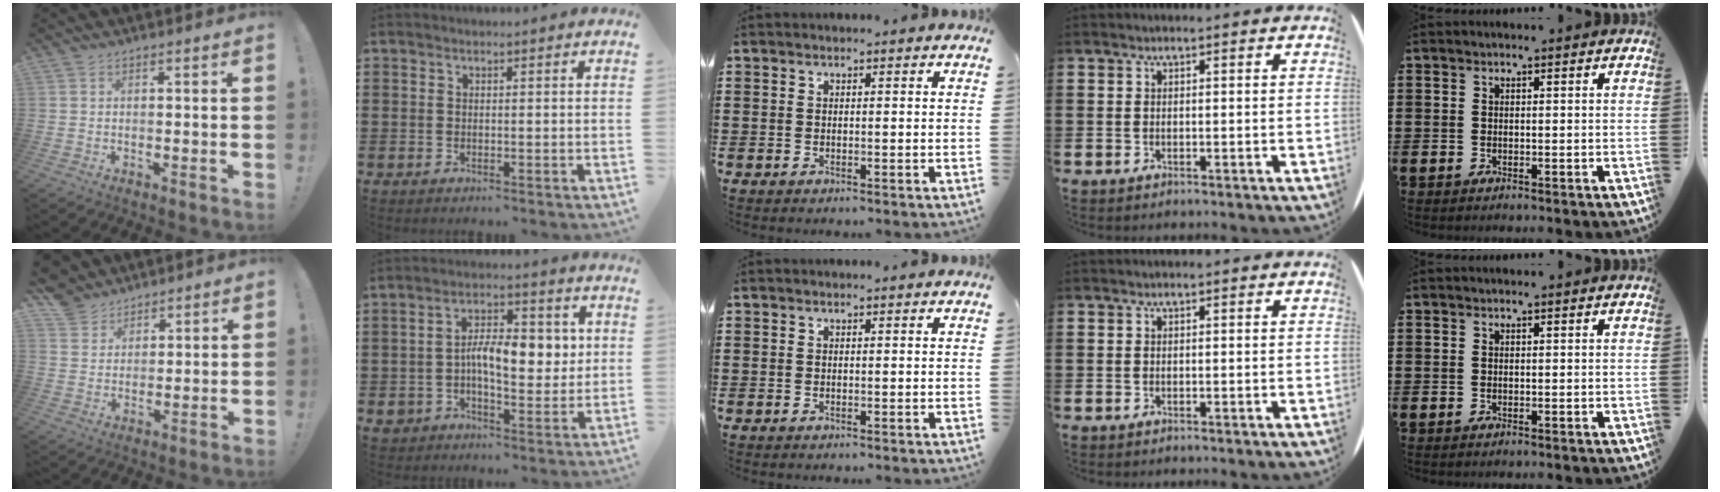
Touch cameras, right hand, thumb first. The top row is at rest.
{"thumb": {"total": 7.5, "force": [5.7, 4.9, 0.6], "torque": [-0.014, -0.049, 0.113]}, "index": {"total": 9.5, "force": [0.6, 5.8, 7.5], "torque": [-0.112, 0.008, 0.007]}}